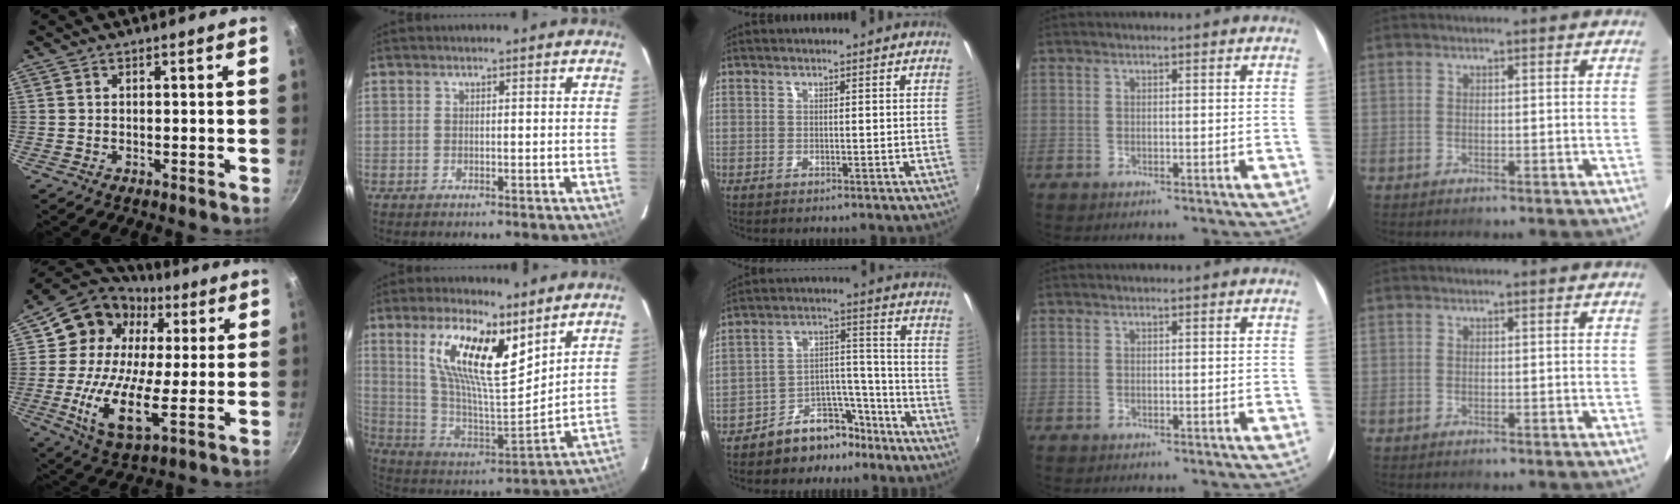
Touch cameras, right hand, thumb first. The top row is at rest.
{"thumb": {"total": 19.7, "force": [2.9, 13.5, 14.1], "torque": [-0.234, 0.009, 0.036]}, "index": {"total": 17.6, "force": [9.7, 5.6, 13.6], "torque": [-0.254, 0.004, 0.186]}, "middle": {"total": 9.2, "force": [-7.7, 4.4, 2.7], "torque": [-0.028, 0.051, -0.112]}}